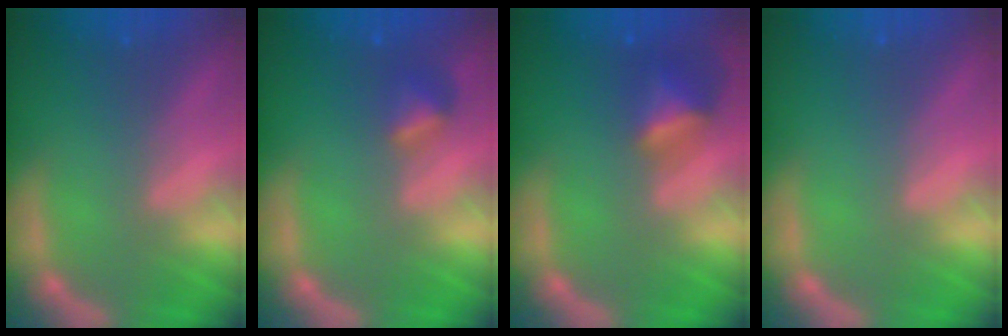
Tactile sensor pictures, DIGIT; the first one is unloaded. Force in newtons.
{"total": 1.9}
{"total": 3.5}
{"total": 0.0}